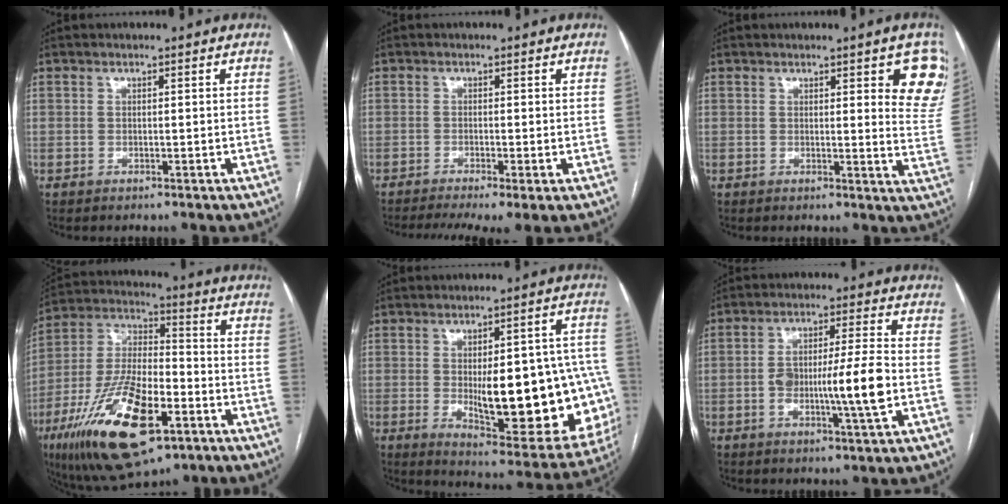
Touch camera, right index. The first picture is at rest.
{"total": 7.4, "force": [-4.8, 1.2, 5.4], "torque": [-0.088, -0.011, -0.082]}
{"total": 8.7, "force": [4.5, 1.7, 7.3], "torque": [-0.067, -0.020, 0.036]}
{"total": 21.7, "force": [-9.8, 7.9, 17.7], "torque": [-0.372, -0.018, -0.166]}
{"total": 23.0, "force": [-2.8, 7.4, 21.6], "torque": [-0.213, 0.012, -0.008]}
{"total": 10.1, "force": [-1.9, 0.6, 9.9], "torque": [-0.174, 0.005, -0.035]}